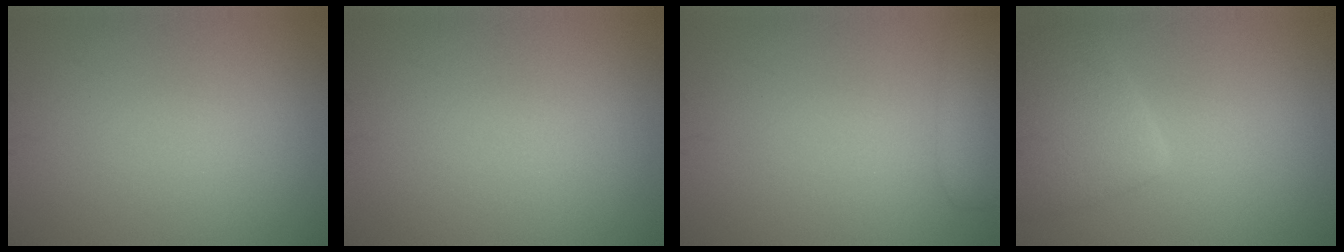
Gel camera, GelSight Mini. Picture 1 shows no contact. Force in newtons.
{"total": 0.0}
{"total": 2.8, "press": 2.8, "slide": 0.1}
{"total": 4.3, "press": 4.3, "slide": 0.2}